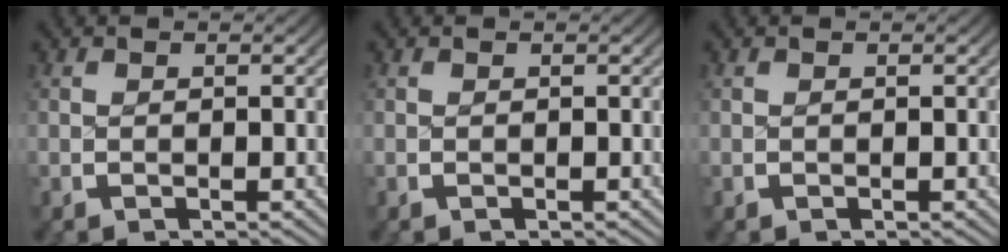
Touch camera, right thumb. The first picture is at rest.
{"total": 0.0}
{"total": 0.0}